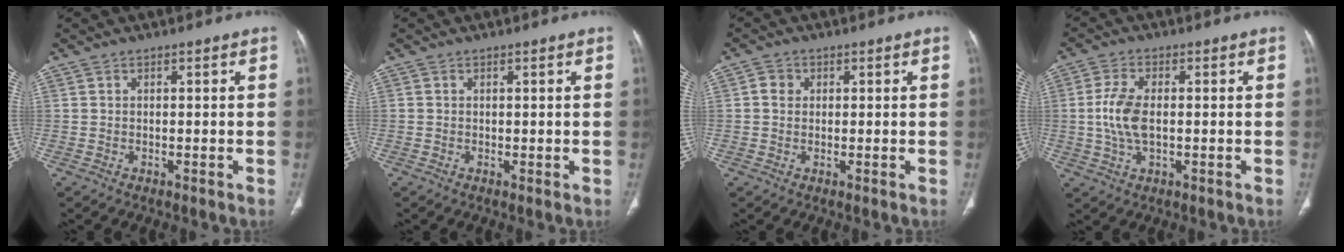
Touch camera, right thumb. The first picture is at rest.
{"total": 0.0}
{"total": 2.1, "force": [0.4, 2.0, 0.8], "torque": [-0.002, 0.003, 0.004]}
{"total": 7.1, "force": [-0.1, 3.7, 6.1], "torque": [-0.135, 0.002, -0.005]}